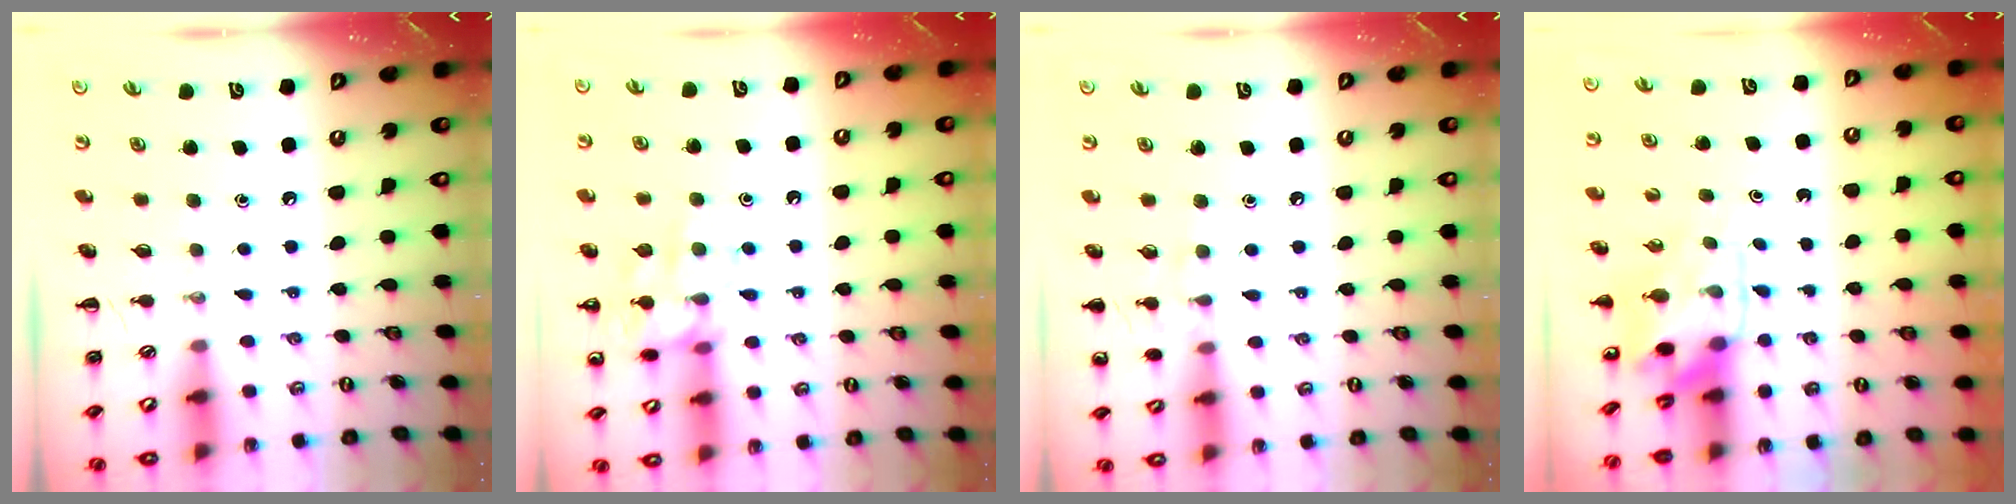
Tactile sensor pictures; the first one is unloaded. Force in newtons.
{"total": 12.8, "press": 12.8, "slide": 1.0}
{"total": 5.6, "press": 5.3, "slide": 1.8}
{"total": 3.9, "press": 3.8, "slide": 0.9}